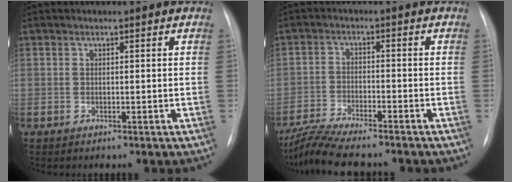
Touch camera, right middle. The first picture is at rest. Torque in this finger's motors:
{"motor_torque": [0.36, -0.38, 0.07, 0.04]}